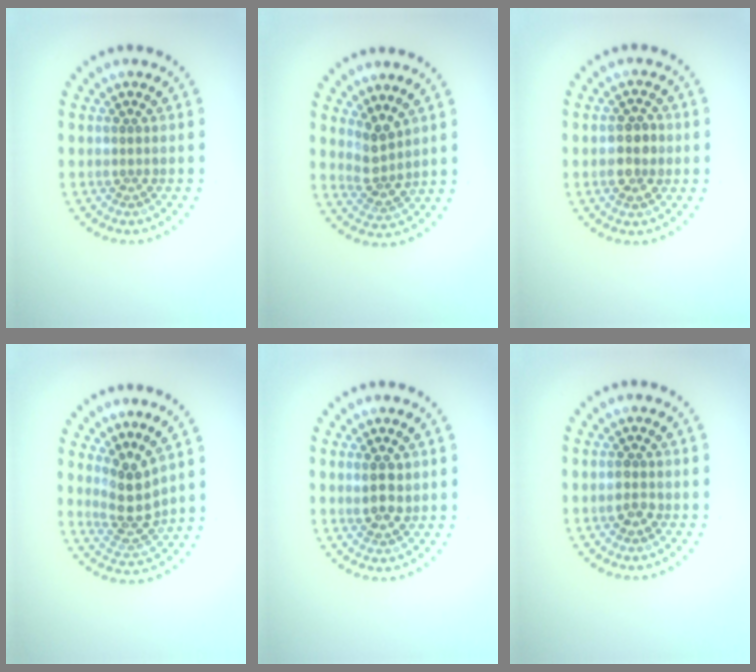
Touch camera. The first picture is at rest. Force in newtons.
{"total": 2.5, "press": 2.0, "slide": 1.6}
{"total": 2.7, "press": 2.7, "slide": 0.4}
{"total": 3.3, "press": 2.8, "slide": 1.7}
{"total": 2.4, "press": 2.3, "slide": 0.6}
{"total": 1.3, "press": 1.3, "slide": 0.2}